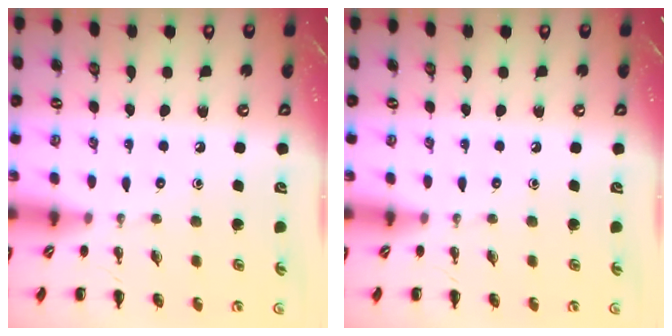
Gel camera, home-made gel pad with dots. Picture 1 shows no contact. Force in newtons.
{"total": 0.0}